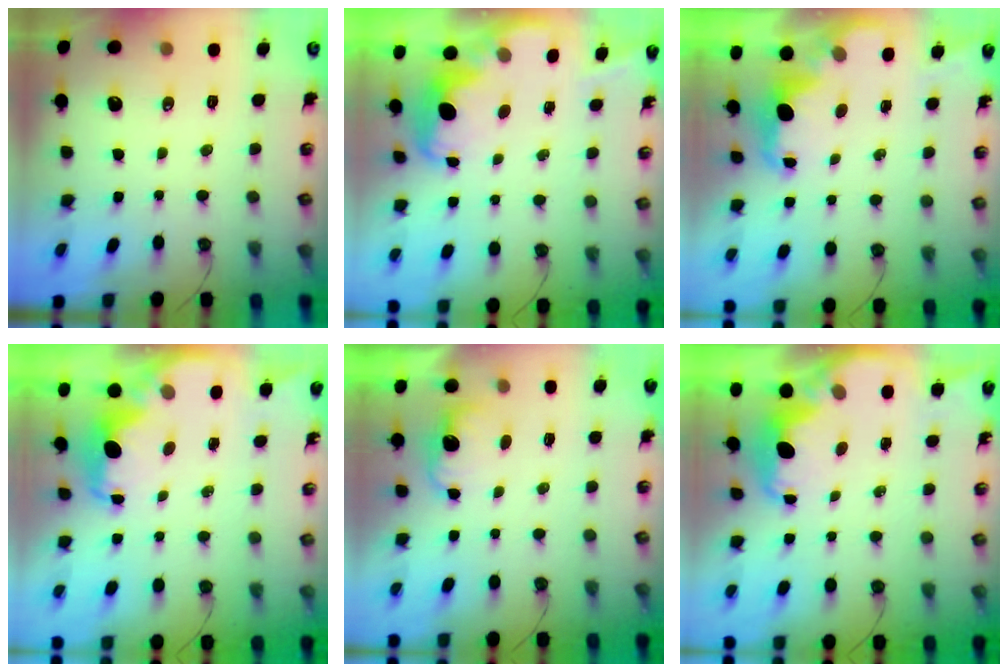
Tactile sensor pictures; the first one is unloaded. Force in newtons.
{"total": 2.8, "press": 2.7, "slide": 0.8}
{"total": 2.2, "press": 2.1, "slide": 0.7}
{"total": 2.9, "press": 2.8, "slide": 0.9}
{"total": 2.9, "press": 2.8, "slide": 0.8}
{"total": 2.1, "press": 1.9, "slide": 0.8}